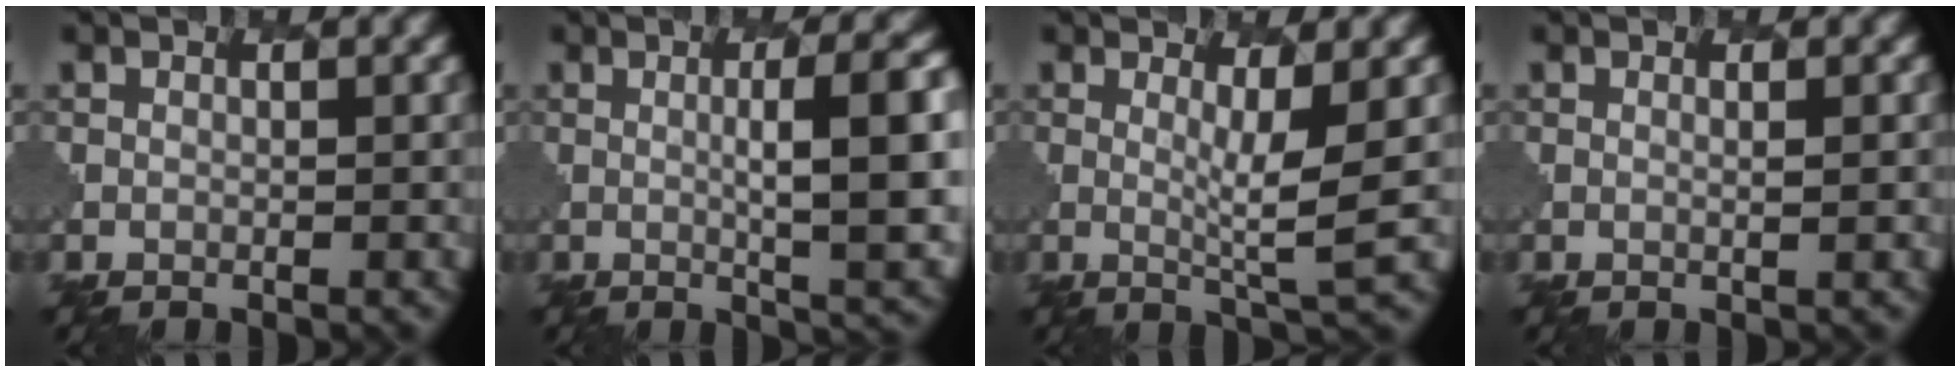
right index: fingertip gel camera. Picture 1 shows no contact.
{"total": 9.8, "force": [1.0, 2.5, 9.5], "torque": [-0.115, 0.001, 0.013]}
{"total": 3.4, "force": [1.0, 0.3, 3.2], "torque": [-0.063, -0.010, 0.013]}
{"total": 1.4, "force": [0.8, 0.4, 1.0], "torque": [-0.007, -0.001, -0.004]}